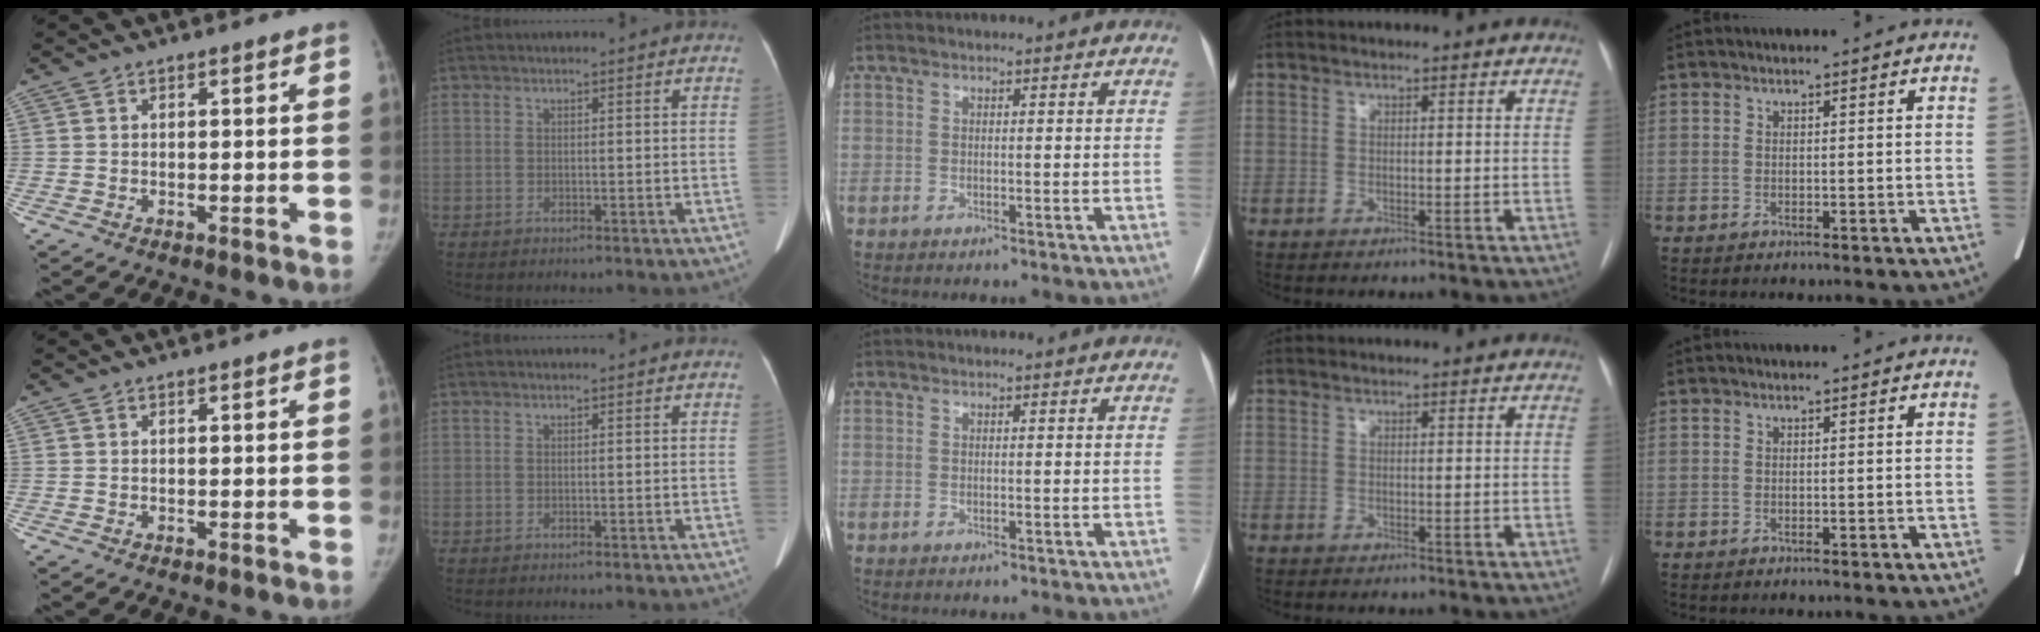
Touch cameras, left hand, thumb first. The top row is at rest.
{}